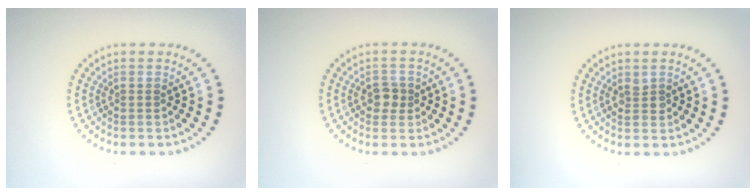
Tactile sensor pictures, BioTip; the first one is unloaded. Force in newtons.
{"total": 1.6, "press": 1.6, "slide": 0.4}
{"total": 1.0, "press": 0.9, "slide": 0.3}